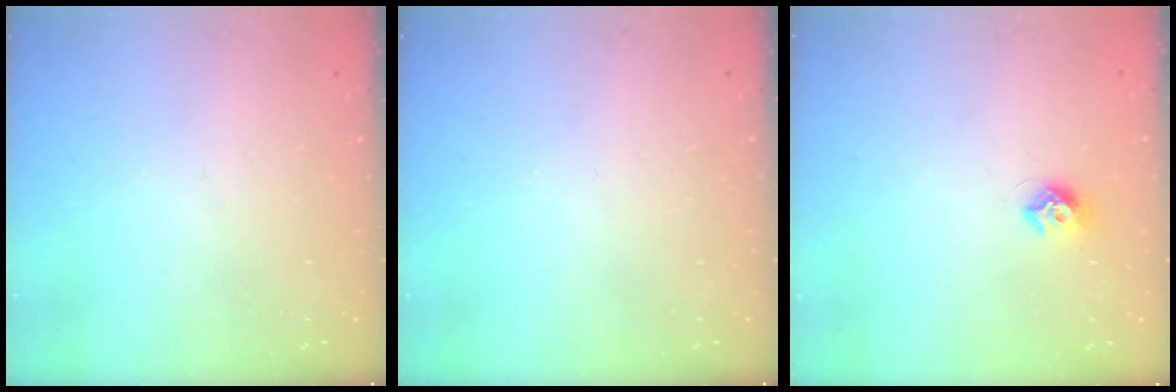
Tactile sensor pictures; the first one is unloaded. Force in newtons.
{"total": 0.0}
{"total": 7.7, "press": 7.7, "slide": 0.7}